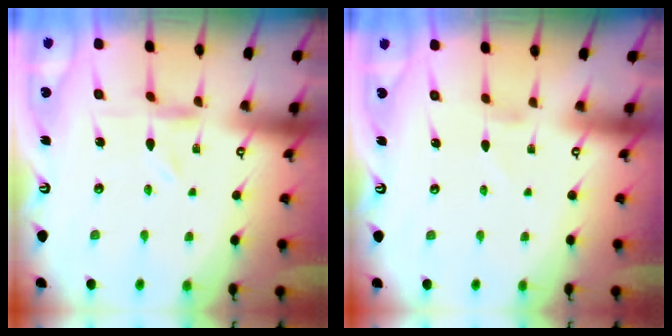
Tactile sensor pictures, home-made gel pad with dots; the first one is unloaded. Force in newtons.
{"total": 1.0, "press": 1.0, "slide": 0.1}